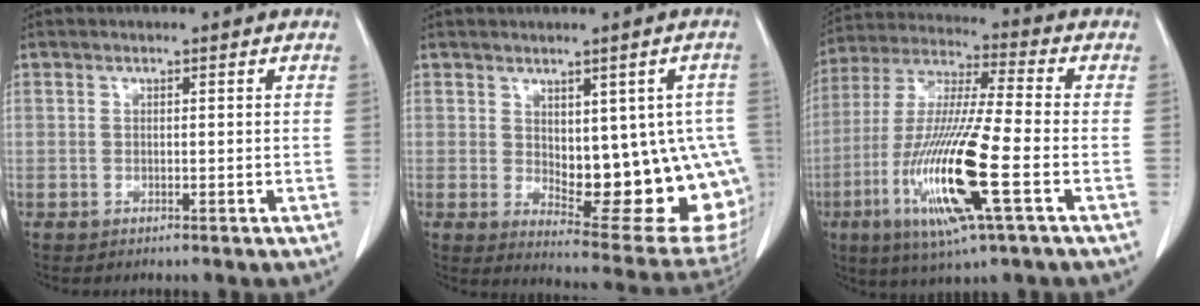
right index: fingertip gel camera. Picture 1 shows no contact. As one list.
[{"total": 17.4, "force": [-1.2, 6.8, 15.9], "torque": [-0.141, 0.004, 0.011]}, {"total": 17.7, "force": [-5.6, 1.0, 16.8], "torque": [-0.350, -0.022, -0.105]}]